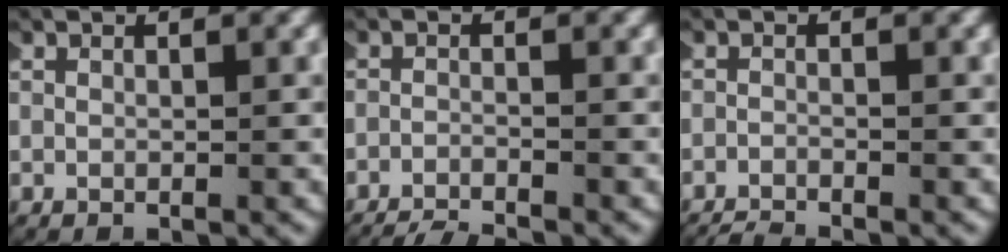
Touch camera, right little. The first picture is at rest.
{"total": 5.9, "force": [-5.7, 1.1, 0.6], "torque": [-0.016, -0.021, -0.085]}
{"total": 1.9, "force": [-1.8, 0.2, 0.0], "torque": [-0.006, -0.009, -0.030]}